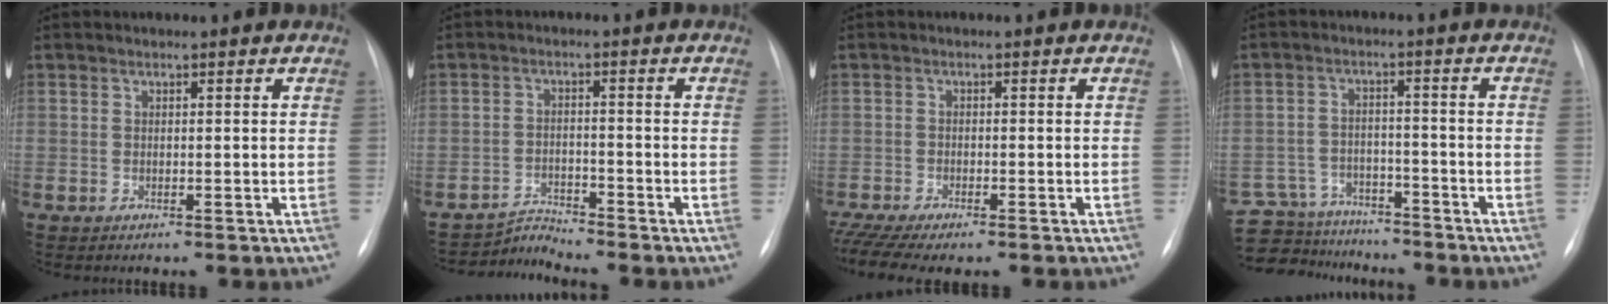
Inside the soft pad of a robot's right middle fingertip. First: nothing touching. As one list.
[{"total": 3.6, "force": [-3.0, -1.2, -1.5], "torque": [0.030, -0.008, -0.048]}, {"total": 8.7, "force": [-7.0, 1.8, 4.8], "torque": [-0.080, -0.003, -0.108]}, {"total": 12.2, "force": [-11.1, 4.7, 2.0], "torque": [-0.046, 0.019, -0.164]}]